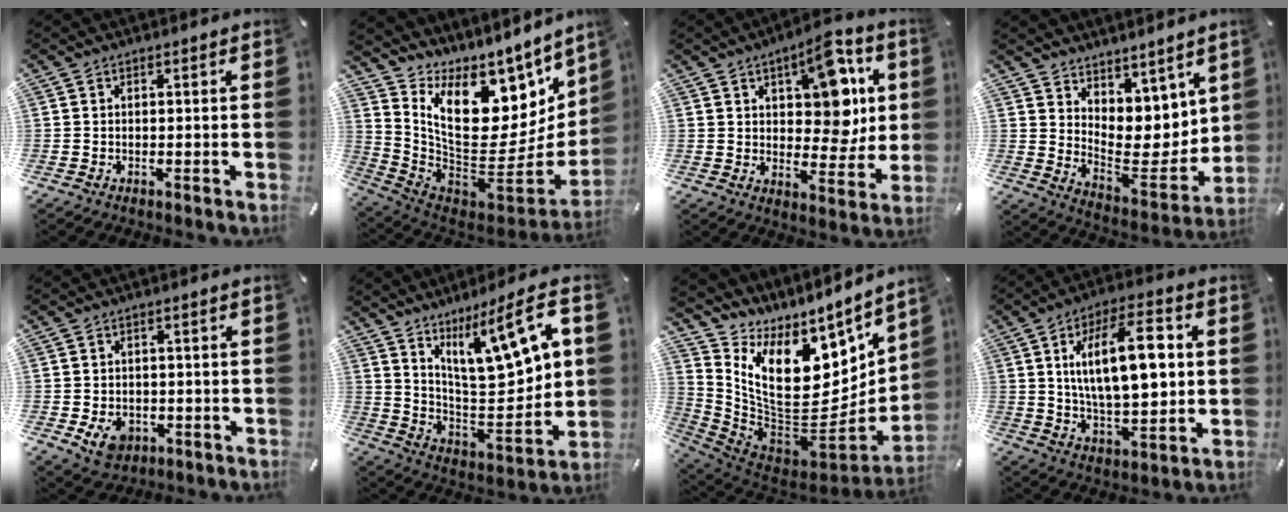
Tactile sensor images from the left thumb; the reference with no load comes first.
{"total": 15.7, "force": [7.8, 9.9, 9.4], "torque": [-0.158, -0.104, 0.146]}
{"total": 14.5, "force": [6.2, 7.9, 10.5], "torque": [-0.131, -0.030, 0.103]}
{"total": 8.3, "force": [4.7, 6.5, 2.0], "torque": [-0.014, -0.072, 0.098]}
{"total": 6.0, "force": [-2.0, 4.8, 3.0], "torque": [-0.051, 0.003, -0.038]}
{"total": 16.2, "force": [9.6, 5.6, 11.7], "torque": [-0.179, -0.067, 0.160]}
{"total": 18.4, "force": [5.6, 12.6, 12.2], "torque": [-0.218, -0.093, 0.106]}
{"total": 18.3, "force": [3.6, 8.5, 15.8], "torque": [-0.267, -0.004, 0.053]}